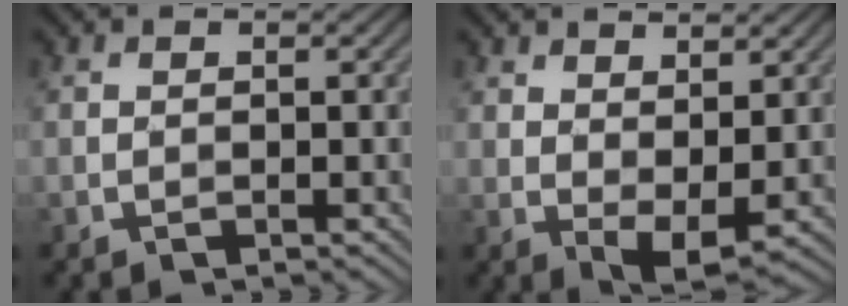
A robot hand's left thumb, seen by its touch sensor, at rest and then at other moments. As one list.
[{"total": 4.2, "force": [2.1, 1.7, 3.2], "torque": [-0.062, -0.003, 0.046]}]